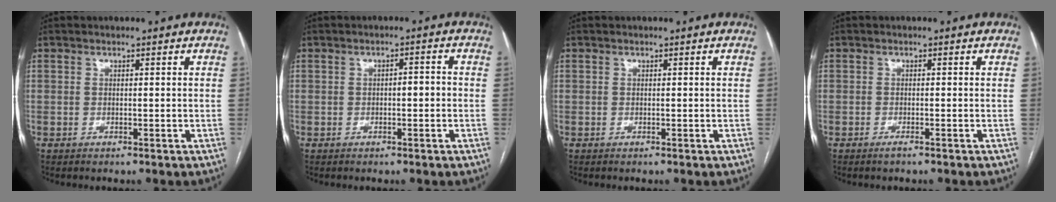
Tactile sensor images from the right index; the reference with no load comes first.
{"total": 2.1, "force": [-0.3, 0.7, 1.9], "torque": [-0.029, 0.007, -0.005]}
{"total": 0.0}
{"total": 1.0, "force": [-0.7, -0.1, 0.7], "torque": [-0.014, -0.001, -0.014]}